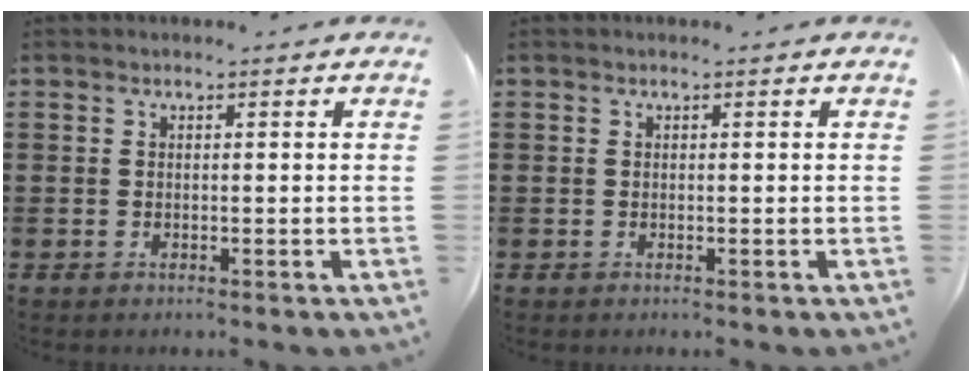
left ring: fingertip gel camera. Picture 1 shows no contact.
{"total": 0.0}